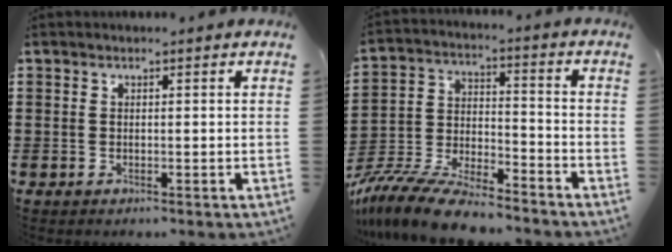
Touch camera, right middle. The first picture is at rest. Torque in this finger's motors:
{"motor_torque": [1.53, -0.44, 0.95, 0.21]}